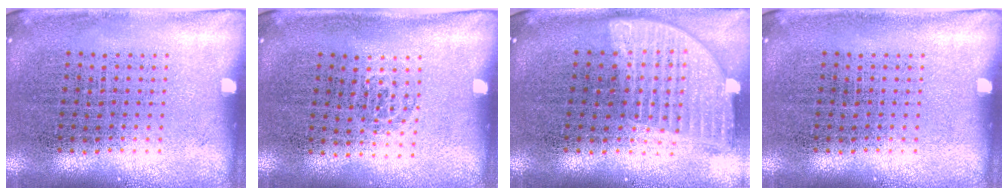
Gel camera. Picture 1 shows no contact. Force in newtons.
{"total": 0.6, "press": 0.4, "slide": 0.5}
{"total": 1.9, "press": 1.6, "slide": 1.1}
{"total": 0.0}